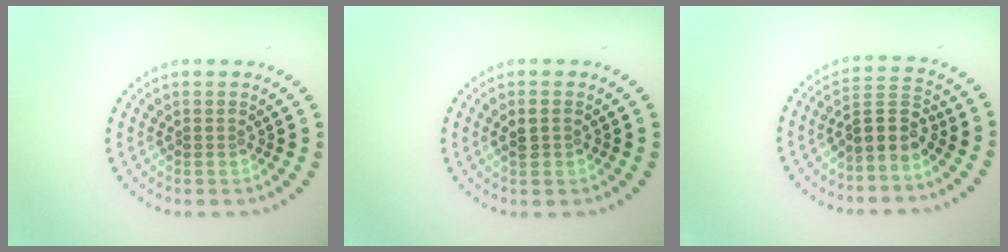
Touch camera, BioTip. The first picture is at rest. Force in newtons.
{"total": 1.5, "press": 1.5, "slide": 0.3}
{"total": 3.1, "press": 2.7, "slide": 1.5}